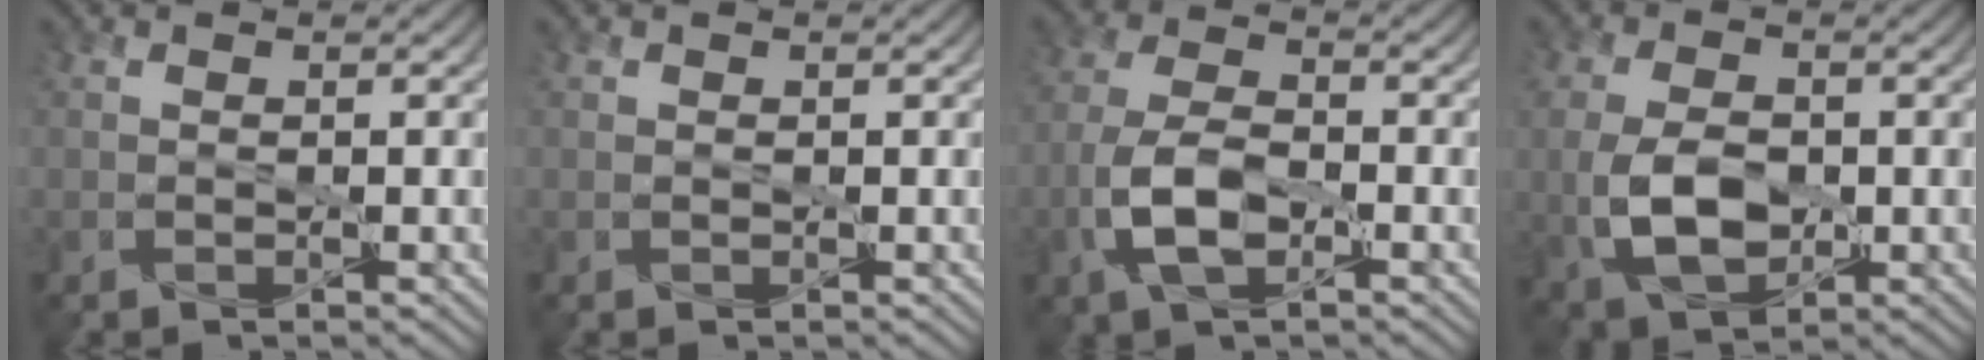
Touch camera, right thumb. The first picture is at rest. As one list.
[{"total": 0.0}, {"total": 6.9, "force": [-2.8, 3.3, 5.3], "torque": [-0.123, 0.003, -0.064]}, {"total": 7.2, "force": [-1.3, 4.6, 5.4], "torque": [-0.127, -0.006, -0.027]}]